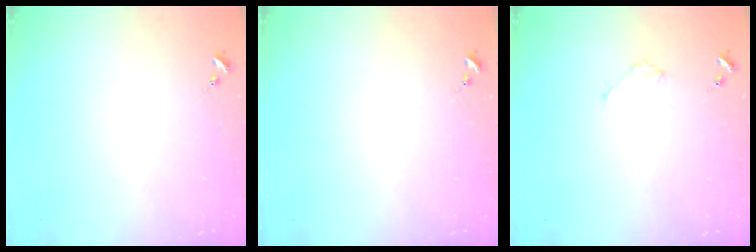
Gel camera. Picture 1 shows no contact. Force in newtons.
{"total": 0.0}
{"total": 1.8, "press": 1.8, "slide": 0.2}